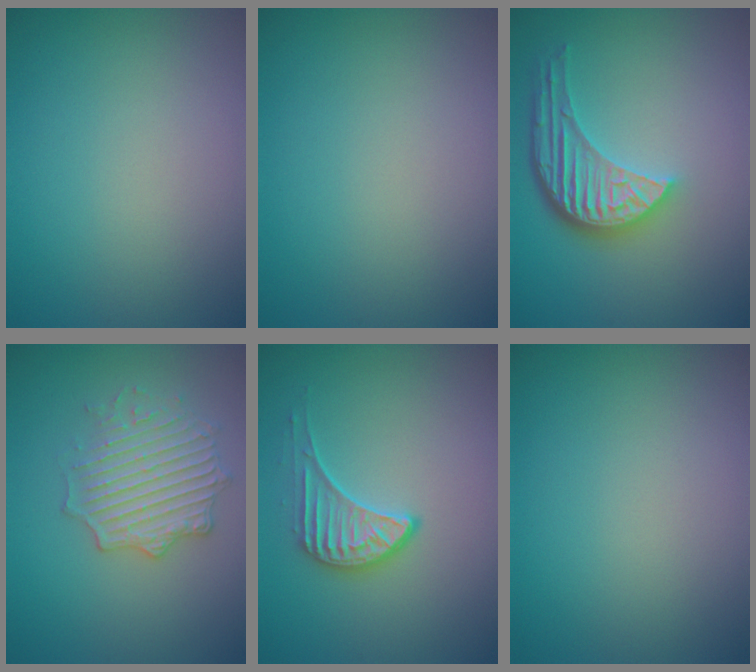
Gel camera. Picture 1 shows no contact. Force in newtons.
{"total": 0.0}
{"total": 5.2, "press": 3.9, "slide": 3.5}
{"total": 3.7, "press": 3.4, "slide": 1.6}
{"total": 2.3, "press": 1.7, "slide": 1.5}
{"total": 0.0}